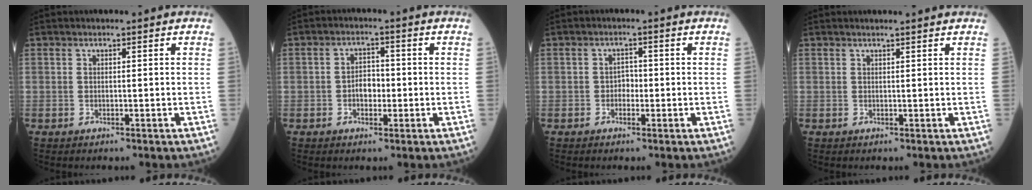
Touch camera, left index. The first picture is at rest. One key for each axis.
{"total": 3.4, "fx": -0.8, "fy": 2.1, "fz": 2.5, "tx": -0.041, "ty": 0.007, "tz": -0.017}
{"total": 1.8, "fx": -0.6, "fy": 1.3, "fz": 1.2, "tx": -0.011, "ty": 0.004, "tz": -0.013}
{"total": 3.0, "fx": 2.8, "fy": 0.0, "fz": 1.0, "tx": -0.014, "ty": 0.010, "tz": 0.028}